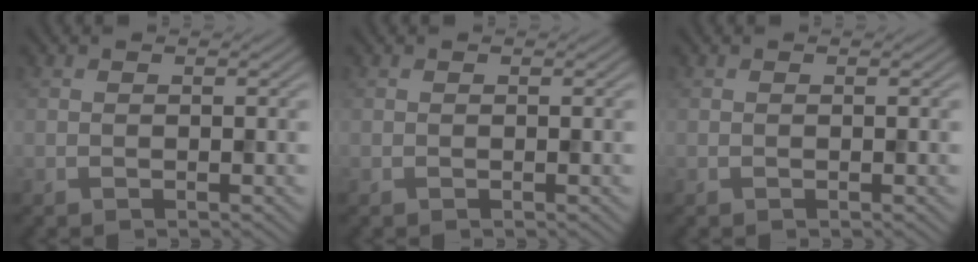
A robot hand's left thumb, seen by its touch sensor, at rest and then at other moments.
{"total": 0.0}
{"total": 0.0}